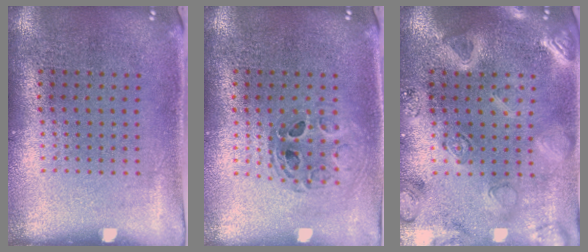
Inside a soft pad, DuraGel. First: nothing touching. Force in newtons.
{"total": 0.7, "press": 0.7, "slide": 0.2}
{"total": 3.1, "press": 2.9, "slide": 0.9}